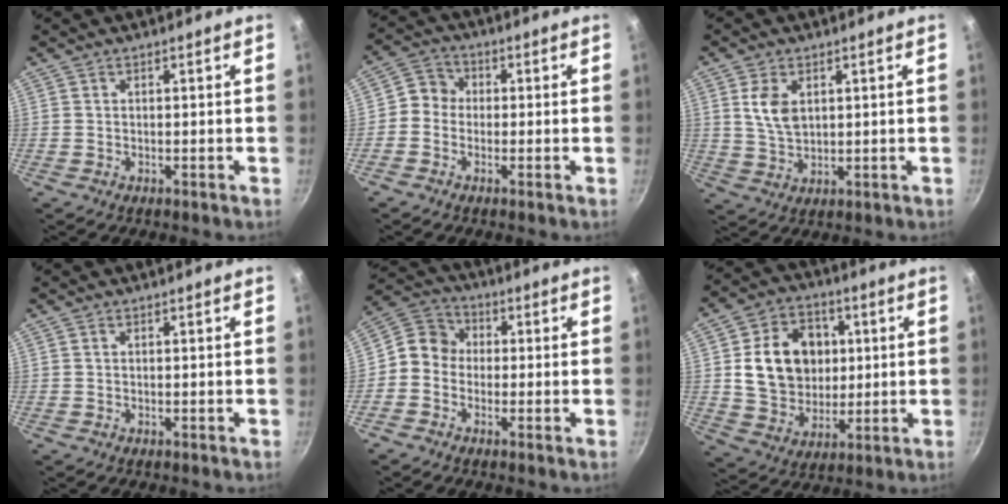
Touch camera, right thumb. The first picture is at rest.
{"total": 4.5, "force": [-0.7, 4.0, 1.8], "torque": [-0.009, 0.017, -0.032]}
{"total": 6.2, "force": [1.9, 3.9, 4.4], "torque": [-0.076, -0.012, 0.041]}
{"total": 0.0}
{"total": 6.7, "force": [-1.0, 6.0, 2.8], "torque": [-0.032, 0.024, -0.046]}
{"total": 16.2, "force": [2.3, 13.0, 9.4], "torque": [-0.127, 0.007, 0.045]}